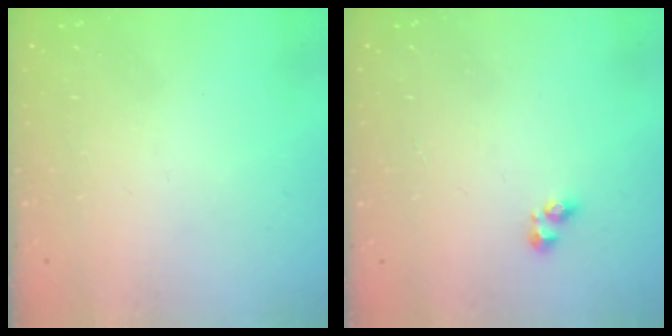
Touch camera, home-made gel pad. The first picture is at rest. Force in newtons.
{"total": 3.1, "press": 3.1, "slide": 0.3}